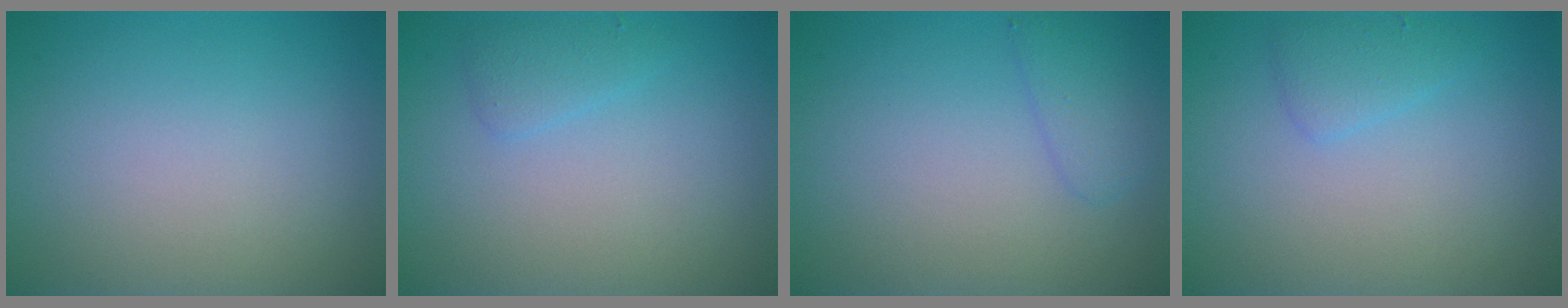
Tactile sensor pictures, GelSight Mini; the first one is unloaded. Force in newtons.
{"total": 1.4, "press": 1.4, "slide": 0.1}
{"total": 1.7, "press": 1.7, "slide": 0.1}
{"total": 1.6, "press": 1.6, "slide": 0.1}